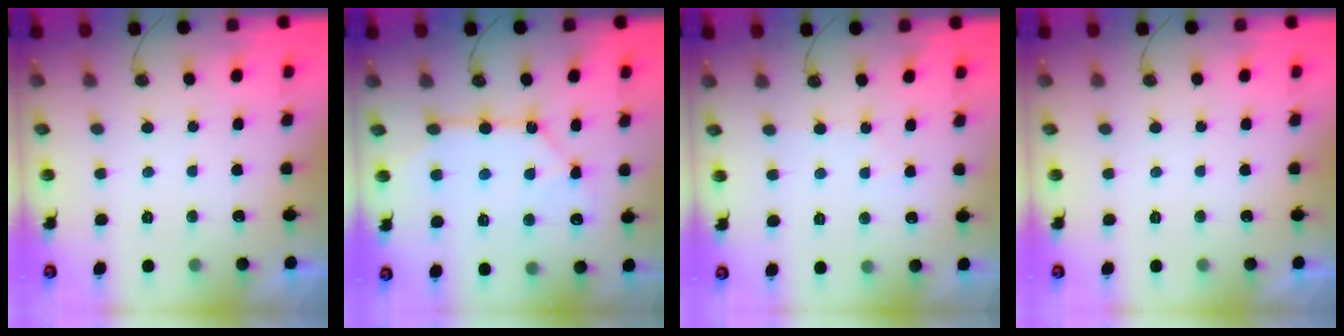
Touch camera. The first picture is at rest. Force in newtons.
{"total": 10.7, "press": 10.7, "slide": 0.4}
{"total": 3.0, "press": 3.0, "slide": 0.5}
{"total": 0.0}